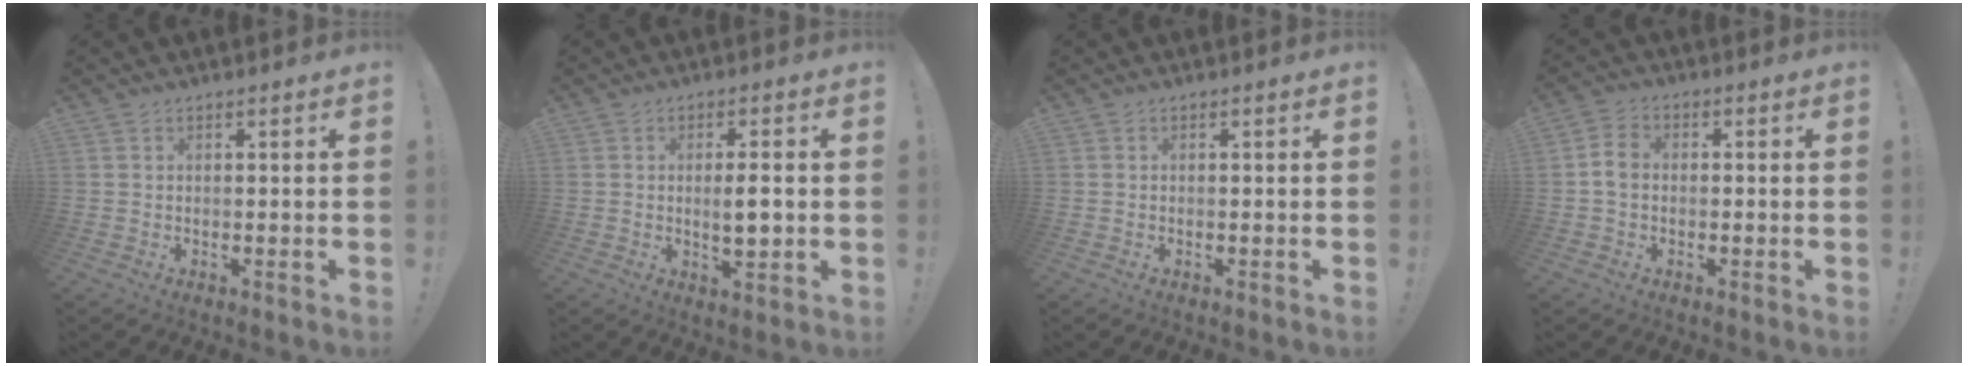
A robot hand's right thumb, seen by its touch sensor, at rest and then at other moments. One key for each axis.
{"total": 5.1, "fx": -0.1, "fy": 1.3, "fz": 4.9, "tx": -0.065, "ty": -0.009, "tz": -0.006}
{"total": 0.0}
{"total": 4.9, "fx": -0.2, "fy": 3.6, "fz": 3.3, "tx": -0.054, "ty": 0.010, "tz": -0.002}